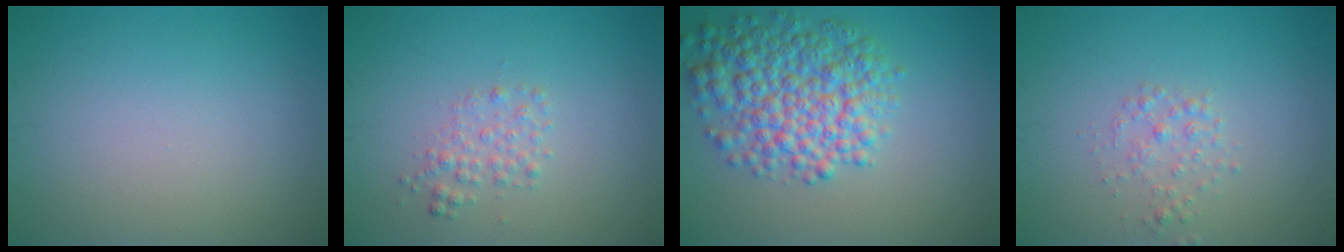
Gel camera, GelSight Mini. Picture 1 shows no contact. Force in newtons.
{"total": 1.6, "press": 1.6, "slide": 0.0}
{"total": 7.1, "press": 7.1, "slide": 0.2}
{"total": 1.5, "press": 1.5, "slide": 0.0}